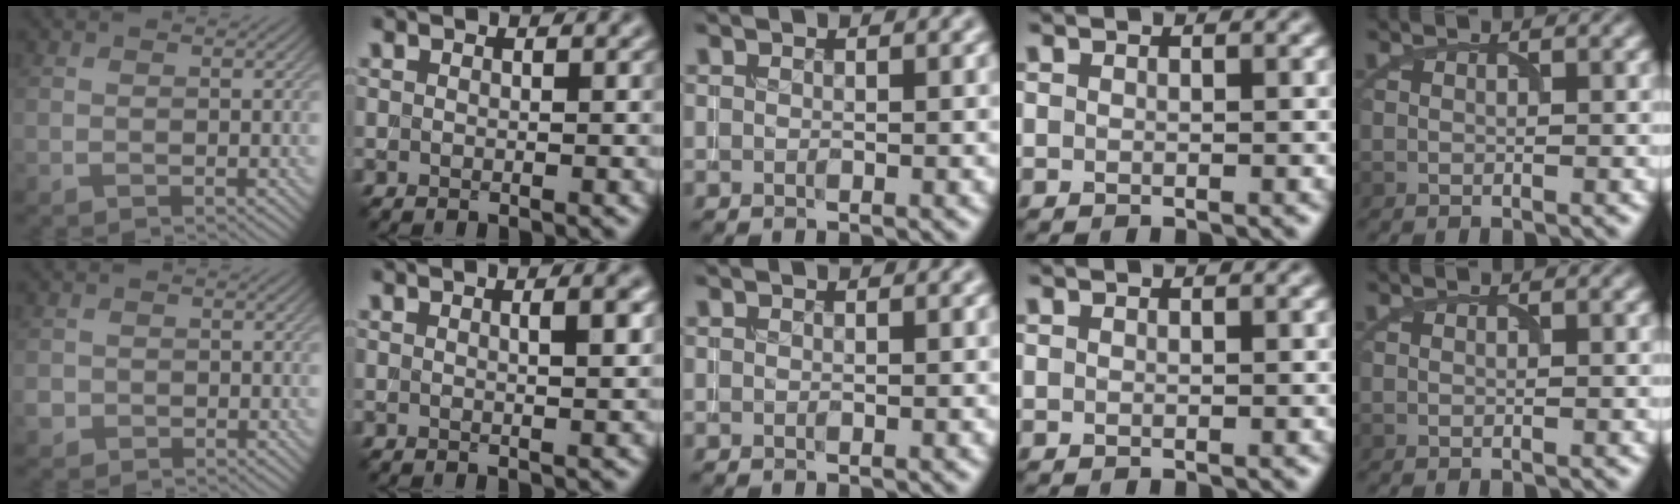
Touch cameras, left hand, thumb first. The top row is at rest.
{"thumb": {"total": 1.8, "force": [-0.7, 1.6, 0.4], "torque": [-0.009, -0.008, -0.016]}, "index": {"total": 2.0, "force": [0.6, 0.4, 1.9], "torque": [-0.018, 0.003, 0.005]}}